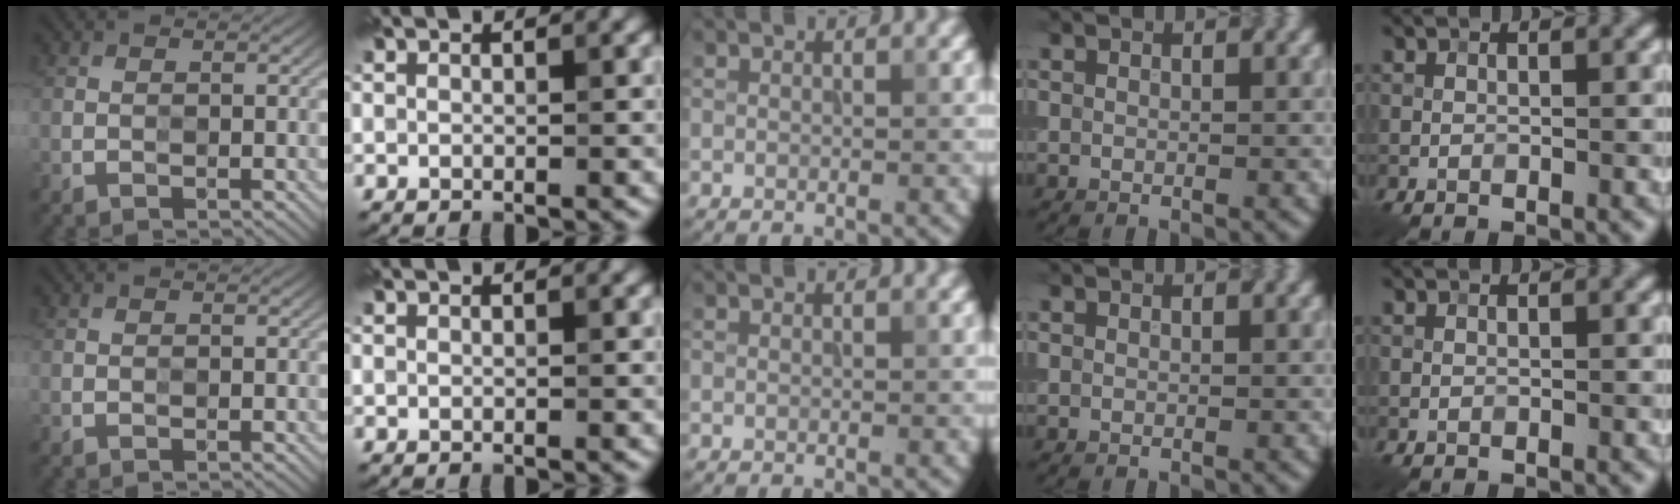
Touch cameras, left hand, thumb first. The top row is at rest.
{}